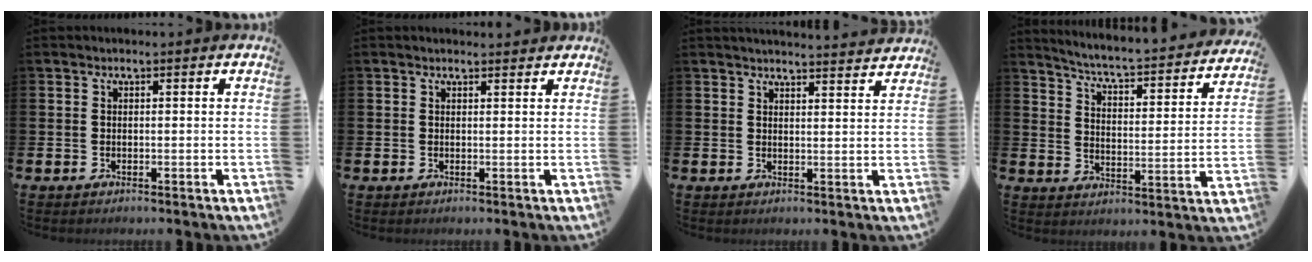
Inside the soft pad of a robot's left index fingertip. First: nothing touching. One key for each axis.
{"total": 0.9, "fx": 0.9, "fy": 0.2, "fz": 0.1, "tx": 0.011, "ty": -0.003, "tz": 0.014}
{"total": 3.4, "fx": 3.4, "fy": -0.3, "fz": 0.0, "tx": 0.008, "ty": -0.028, "tz": 0.058}
{"total": 4.7, "fx": 4.4, "fy": 0.0, "fz": 1.6, "tx": -0.055, "ty": -0.047, "tz": 0.065}